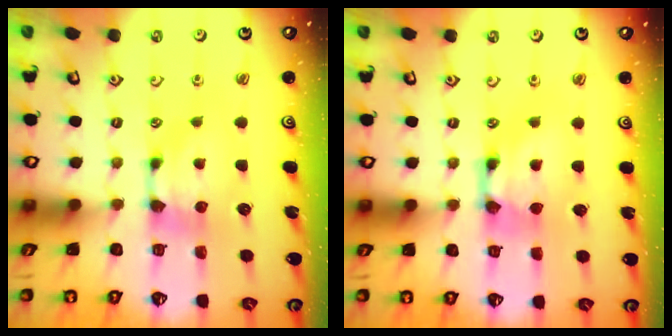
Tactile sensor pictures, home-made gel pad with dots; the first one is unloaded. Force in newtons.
{"total": 2.5, "press": 2.5, "slide": 0.2}